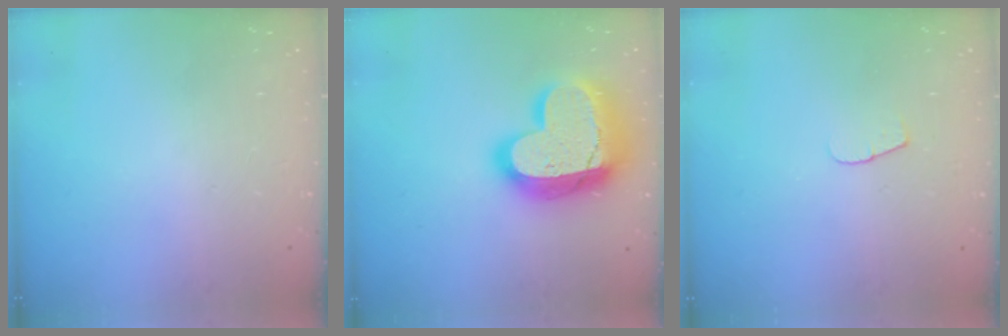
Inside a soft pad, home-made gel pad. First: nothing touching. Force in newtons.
{"total": 23.3, "press": 23.2, "slide": 1.9}
{"total": 3.7, "press": 3.7, "slide": 0.4}